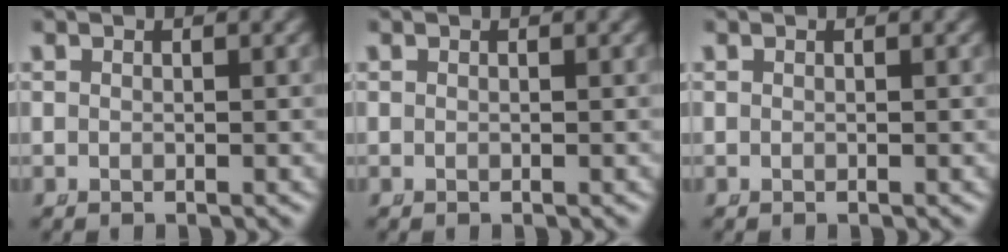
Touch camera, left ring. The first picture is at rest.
{"total": 0.0}
{"total": 0.0}